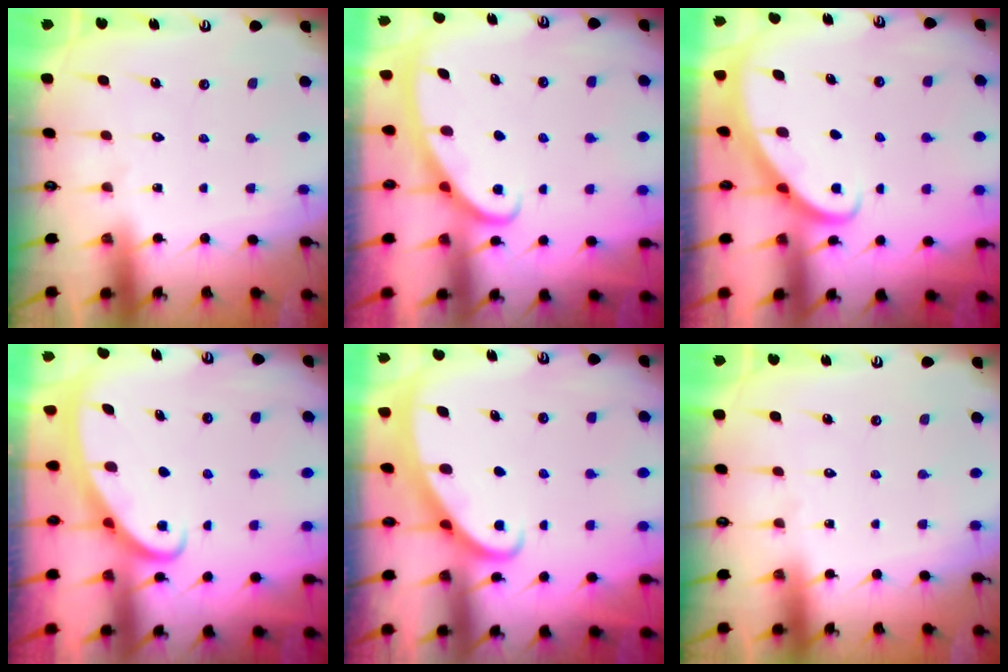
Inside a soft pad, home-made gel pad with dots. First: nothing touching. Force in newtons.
{"total": 2.8, "press": 2.8, "slide": 0.4}
{"total": 2.8, "press": 2.8, "slide": 0.2}
{"total": 2.5, "press": 2.5, "slide": 0.4}
{"total": 2.3, "press": 2.3, "slide": 0.2}
{"total": 0.0}